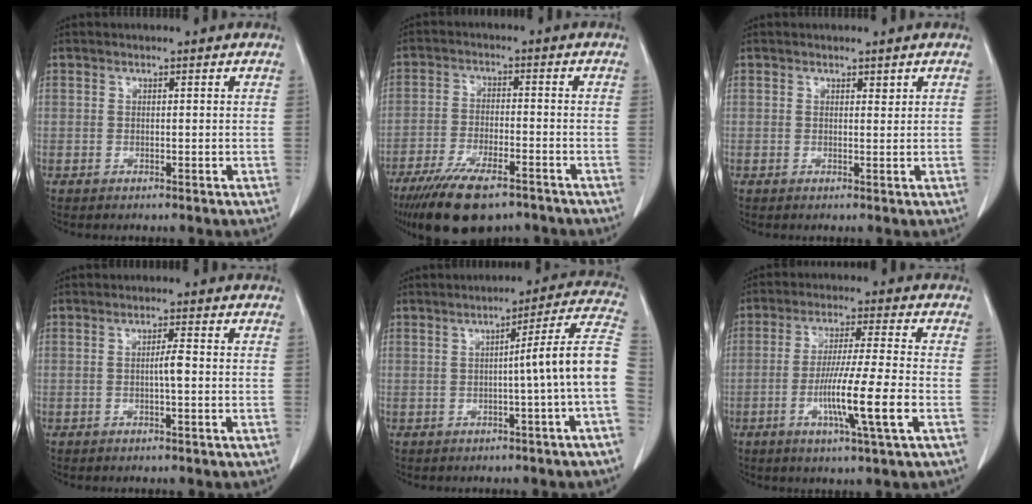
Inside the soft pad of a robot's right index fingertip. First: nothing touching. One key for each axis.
{"total": 12.7, "fx": -9.3, "fy": 3.8, "fz": 7.7, "tx": -0.134, "ty": -0.021, "tz": -0.151}
{"total": 0.8, "fx": 0.6, "fy": 0.4, "fz": 0.3, "tx": -0.009, "ty": -0.006, "tz": 0.008}
{"total": 1.9, "fx": -0.4, "fy": 0.0, "fz": 1.8, "tx": -0.032, "ty": 0.002, "tz": -0.006}
{"total": 9.5, "fx": -1.4, "fy": -1.8, "fz": 9.2, "tx": -0.119, "ty": 0.017, "tz": -0.021}
{"total": 10.4, "fx": -3.3, "fy": -0.8, "fz": 9.8, "tx": -0.182, "ty": -0.016, "tz": -0.062}